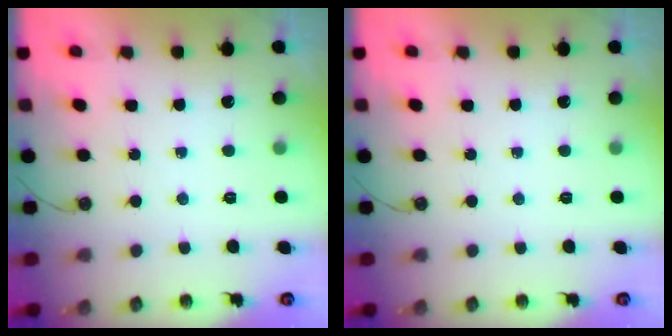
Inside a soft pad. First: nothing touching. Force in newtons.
{"total": 0.0}